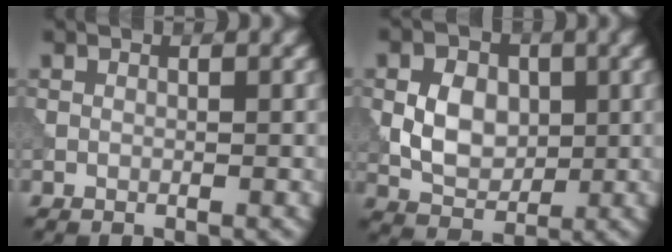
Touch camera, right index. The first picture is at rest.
{"total": 4.3, "force": [0.2, 3.1, 2.9], "torque": [-0.049, 0.000, 0.004]}